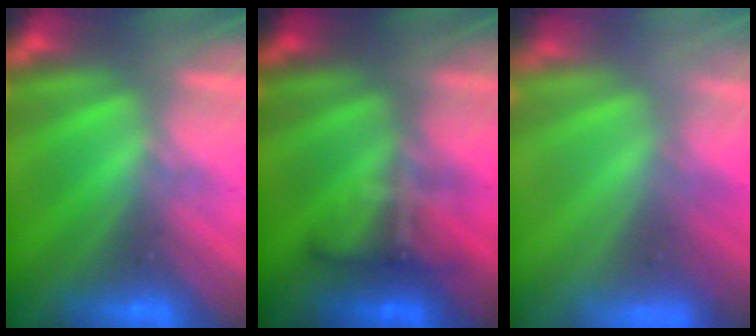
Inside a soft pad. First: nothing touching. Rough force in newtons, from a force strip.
{"total": 8.1}
{"total": 7.4}